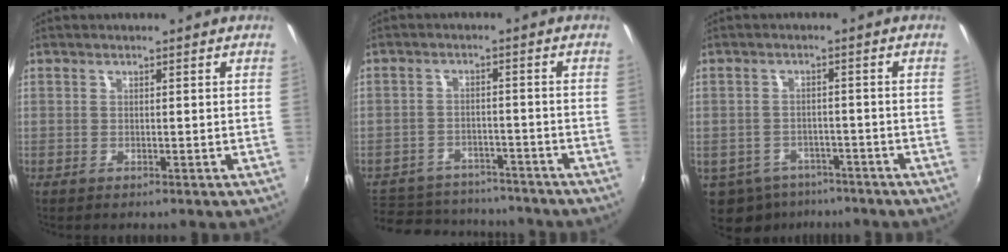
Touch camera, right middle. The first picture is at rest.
{"total": 14.6, "force": [-11.3, 8.0, 4.5], "torque": [-0.126, 0.021, -0.149]}
{"total": 10.3, "force": [-6.6, 7.0, 3.7], "torque": [-0.107, -0.011, -0.088]}